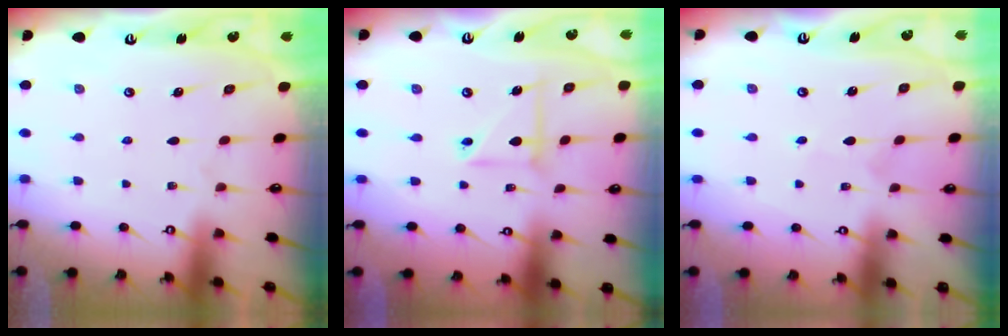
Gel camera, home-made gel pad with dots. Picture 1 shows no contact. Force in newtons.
{"total": 5.7, "press": 5.5, "slide": 1.4}
{"total": 1.5, "press": 1.4, "slide": 0.1}